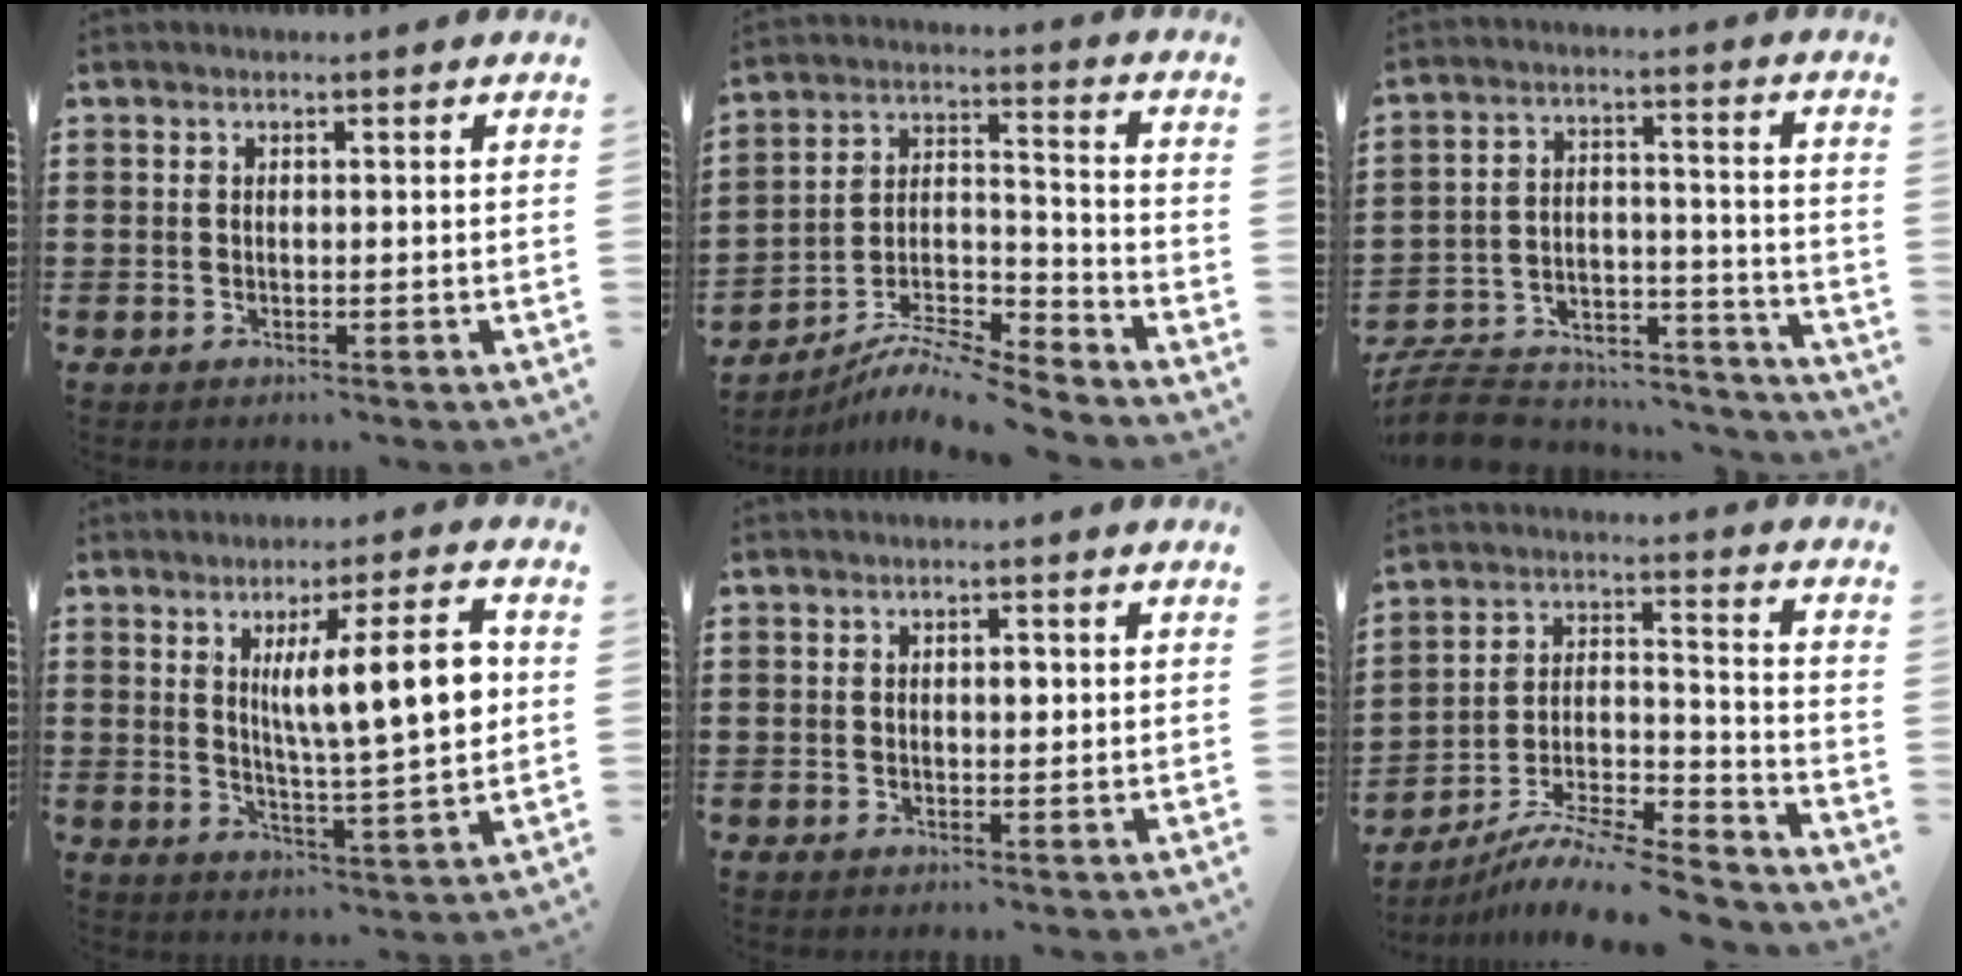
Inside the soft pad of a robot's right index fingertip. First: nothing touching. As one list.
[{"total": 8.3, "force": [-7.9, 0.7, 2.4], "torque": [-0.043, 0.013, -0.157]}, {"total": 8.5, "force": [-7.8, 2.3, 2.2], "torque": [-0.040, 0.016, -0.154]}, {"total": 11.4, "force": [2.7, 2.2, 10.8], "torque": [-0.172, -0.004, 0.036]}, {"total": 1.4, "force": [0.2, 0.7, 1.2], "torque": [-0.016, 0.002, 0.000]}, {"total": 9.4, "force": [-8.7, 0.6, 3.6], "torque": [-0.058, 0.014, -0.174]}]